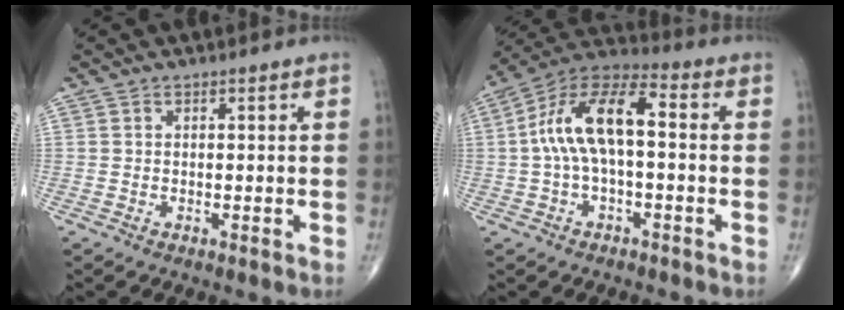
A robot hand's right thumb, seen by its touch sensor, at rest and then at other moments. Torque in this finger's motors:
{"motor_torque": [0.22, 0.23, 0.48, 0.00, 0.38]}